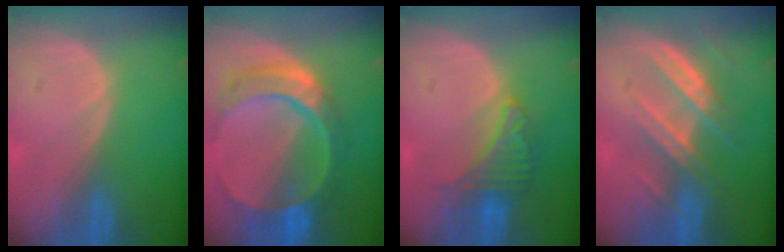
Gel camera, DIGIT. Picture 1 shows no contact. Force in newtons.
{"total": 10.8, "press": 9.2, "slide": 5.7}
{"total": 5.5, "press": 5.5, "slide": 0.4}
{"total": 7.2, "press": 6.7, "slide": 2.7}